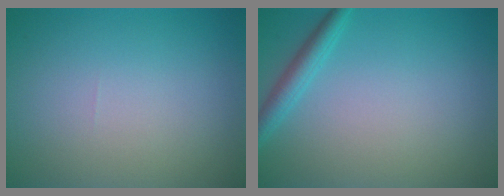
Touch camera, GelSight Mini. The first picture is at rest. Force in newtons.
{"total": 2.2, "press": 2.2, "slide": 0.1}